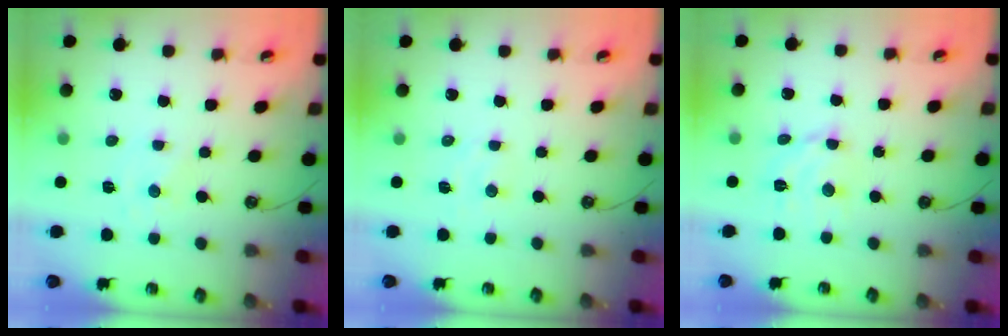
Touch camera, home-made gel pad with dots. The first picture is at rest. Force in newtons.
{"total": 1.5, "press": 1.5, "slide": 0.3}
{"total": 8.4, "press": 8.4, "slide": 0.5}